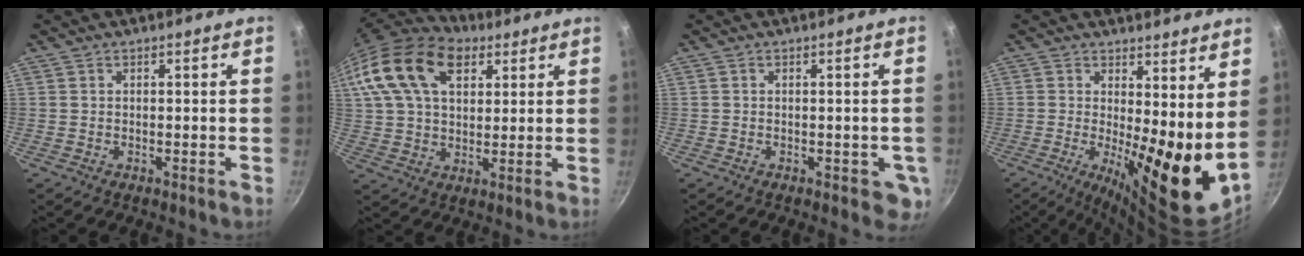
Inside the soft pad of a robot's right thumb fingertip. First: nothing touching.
{"total": 20.4, "force": [9.6, 12.4, 13.0], "torque": [-0.241, -0.003, 0.165]}
{"total": 4.0, "force": [-0.9, 2.5, 2.9], "torque": [-0.013, -0.004, -0.010]}
{"total": 11.7, "force": [1.1, 3.5, 11.1], "torque": [-0.159, -0.028, 0.015]}